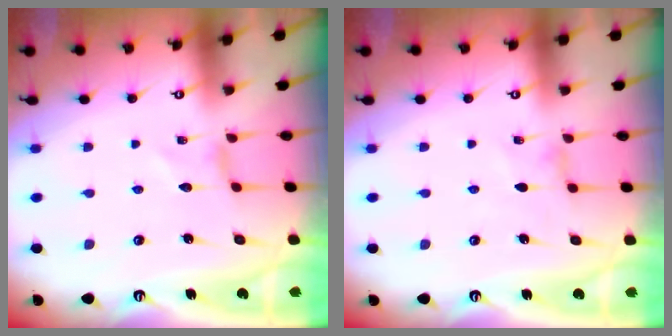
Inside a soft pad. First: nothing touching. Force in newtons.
{"total": 0.6, "press": 0.6, "slide": 0.2}